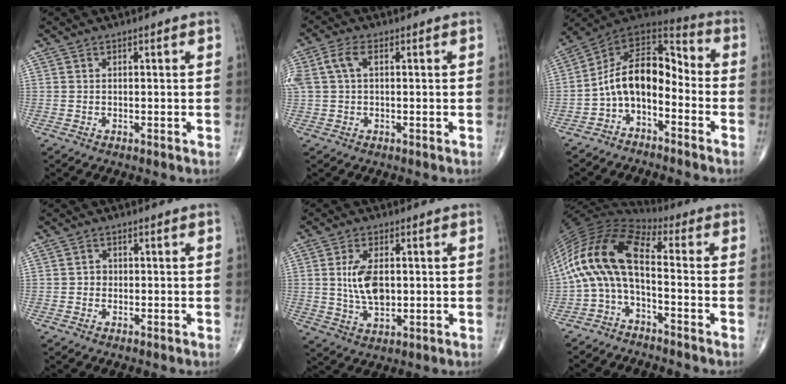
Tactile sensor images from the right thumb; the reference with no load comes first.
{"total": 5.7, "force": [1.3, 3.1, 4.6], "torque": [-0.124, 0.025, 0.028]}
{"total": 12.3, "force": [-3.8, 7.2, 9.2], "torque": [-0.132, 0.096, -0.081]}
{"total": 1.4, "force": [-0.2, 1.3, 0.5], "torque": [0.000, 0.005, -0.007]}
{"total": 7.9, "force": [0.8, 4.2, 6.6], "torque": [-0.118, -0.007, 0.020]}
{"total": 14.3, "force": [-3.0, 5.9, 12.8], "torque": [-0.256, 0.073, -0.071]}